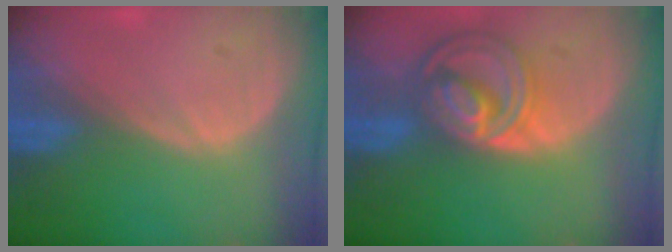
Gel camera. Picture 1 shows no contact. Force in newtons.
{"total": 8.5, "press": 7.3, "slide": 4.4}